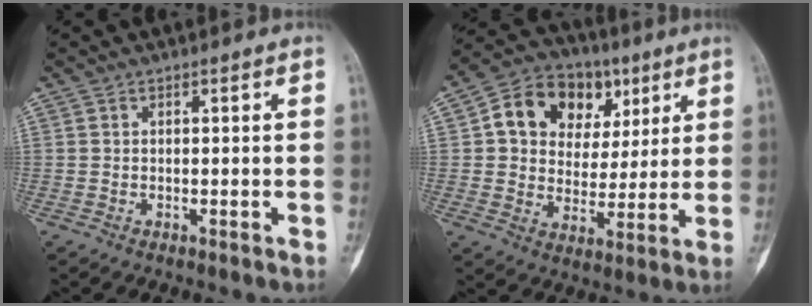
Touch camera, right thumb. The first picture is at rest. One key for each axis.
{"total": 15.8, "fx": 5.7, "fy": 12.3, "fz": 8.2, "tx": -0.087, "ty": 0.008, "tz": 0.092}